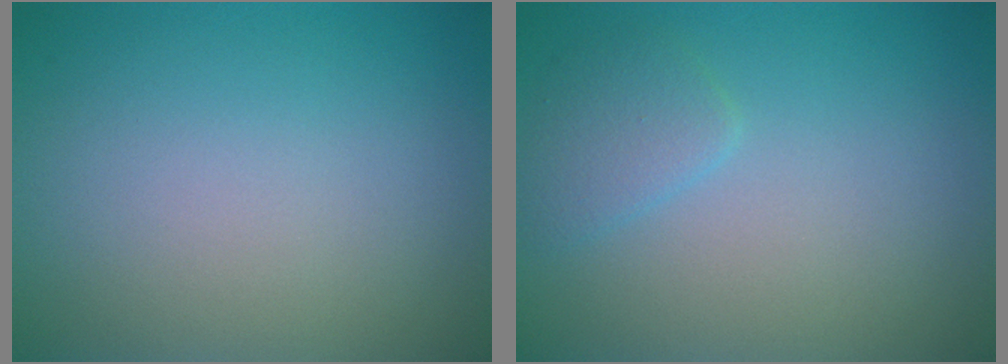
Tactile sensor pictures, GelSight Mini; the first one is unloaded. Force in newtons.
{"total": 1.8, "press": 1.8, "slide": 0.1}